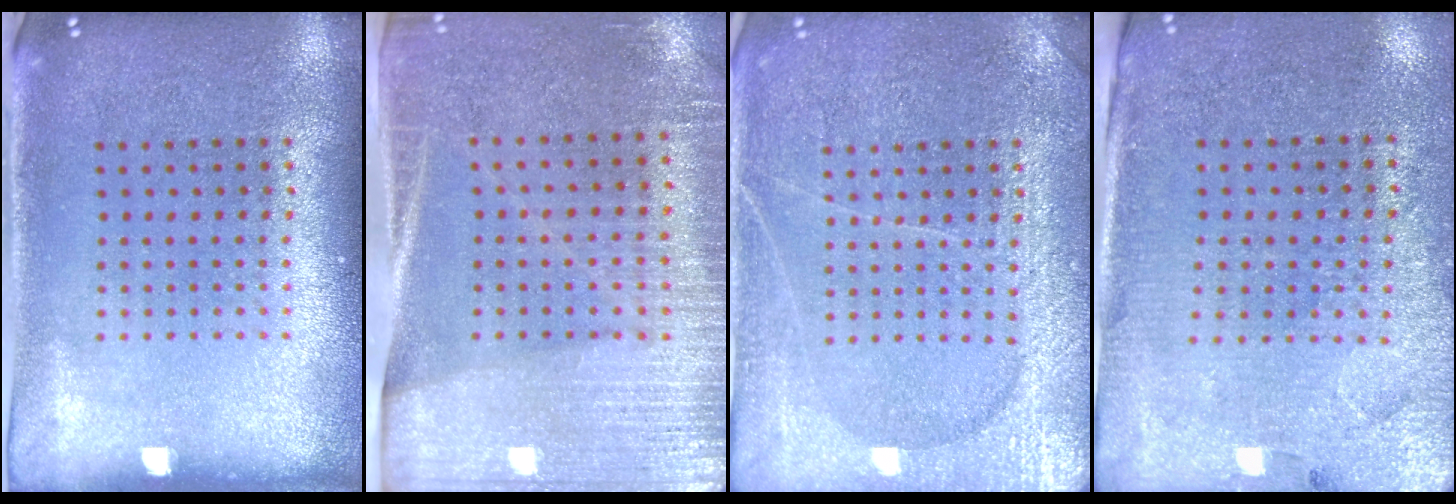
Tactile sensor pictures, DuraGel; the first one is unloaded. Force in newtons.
{"total": 3.0, "press": 2.8, "slide": 1.2}
{"total": 3.6, "press": 3.6, "slide": 0.5}
{"total": 3.0, "press": 2.9, "slide": 0.8}